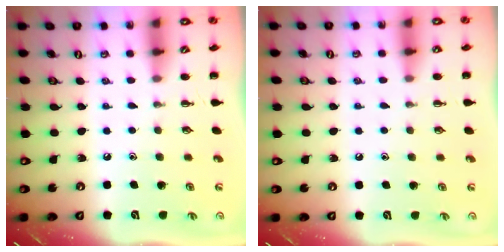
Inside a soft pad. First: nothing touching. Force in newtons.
{"total": 3.5, "press": 3.2, "slide": 1.3}